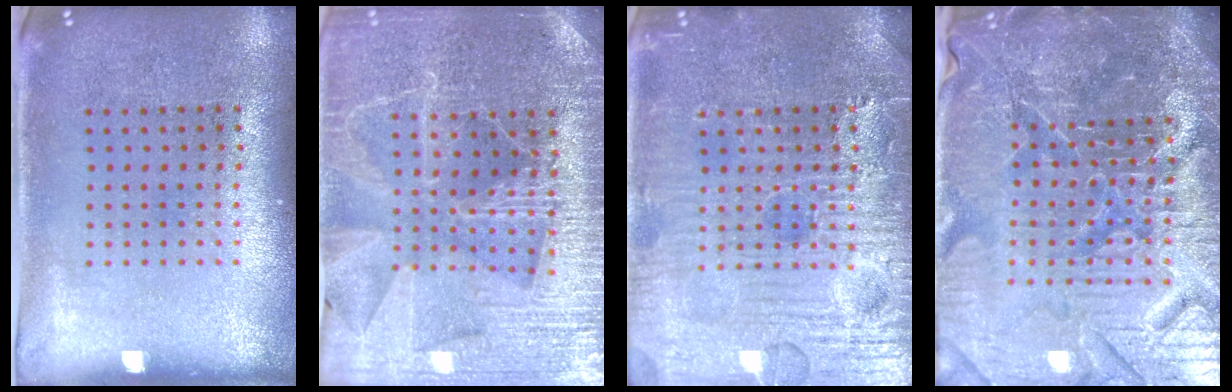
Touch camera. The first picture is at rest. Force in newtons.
{"total": 4.2, "press": 3.9, "slide": 1.5}
{"total": 7.1, "press": 7.1, "slide": 0.9}
{"total": 6.6, "press": 5.9, "slide": 2.8}